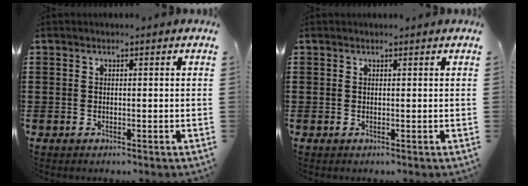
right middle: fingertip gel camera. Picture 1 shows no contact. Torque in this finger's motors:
{"motor_torque": [-0.07, -0.14, -0.04, -0.01]}